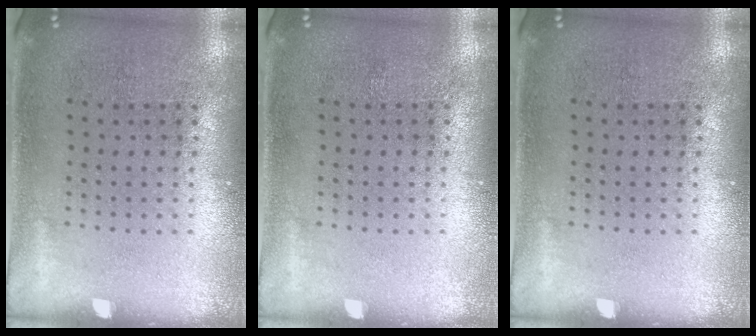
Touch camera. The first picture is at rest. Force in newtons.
{"total": 0.0}
{"total": 0.0}